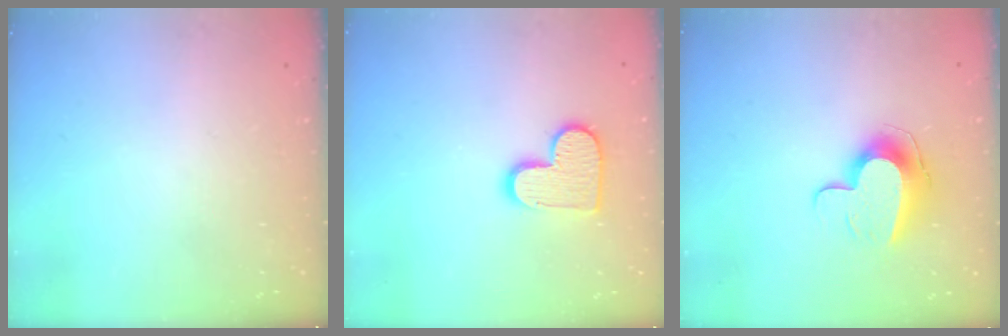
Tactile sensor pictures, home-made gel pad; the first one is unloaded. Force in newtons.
{"total": 11.6, "press": 11.6, "slide": 0.7}
{"total": 11.7, "press": 11.7, "slide": 0.7}